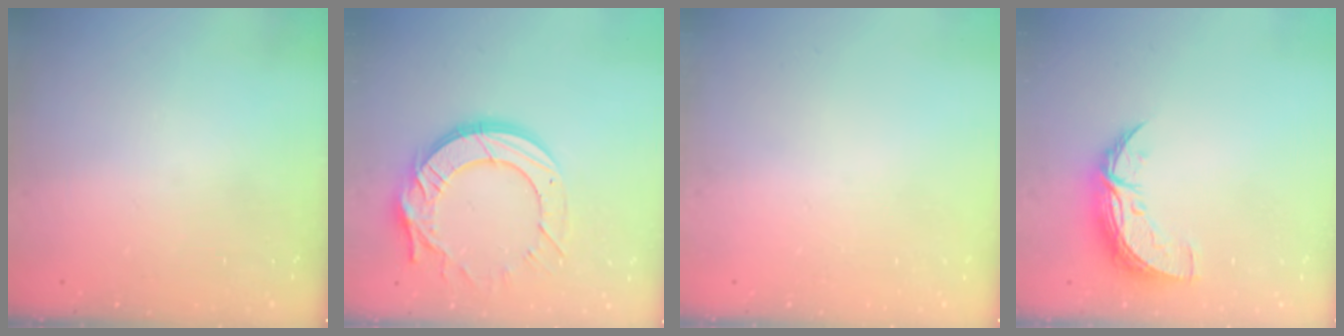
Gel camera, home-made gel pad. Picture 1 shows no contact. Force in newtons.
{"total": 17.4, "press": 17.3, "slide": 1.7}
{"total": 0.0}
{"total": 8.8, "press": 8.8, "slide": 0.4}